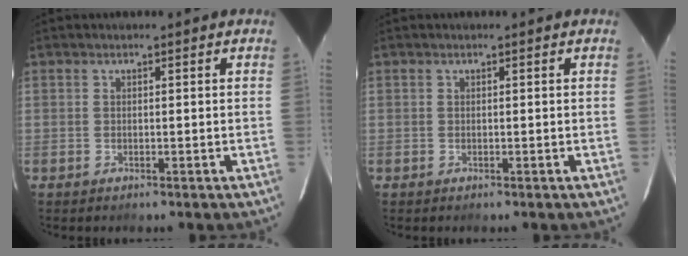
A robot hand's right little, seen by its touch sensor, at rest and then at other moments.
{"total": 0.0}